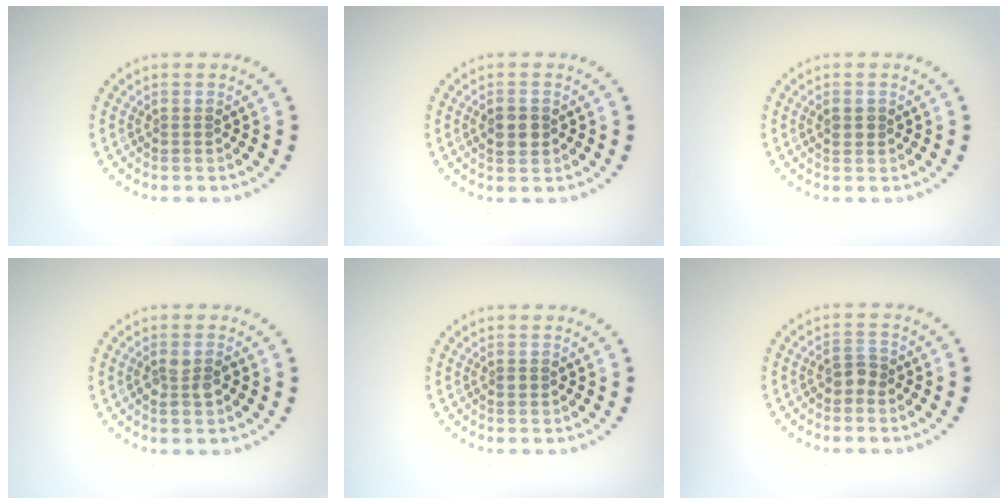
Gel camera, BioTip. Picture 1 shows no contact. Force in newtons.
{"total": 2.5, "press": 2.5, "slide": 0.1}
{"total": 1.2, "press": 1.2, "slide": 0.2}
{"total": 1.7, "press": 1.7, "slide": 0.3}
{"total": 0.6, "press": 0.6, "slide": 0.1}
{"total": 1.6, "press": 1.4, "slide": 0.8}